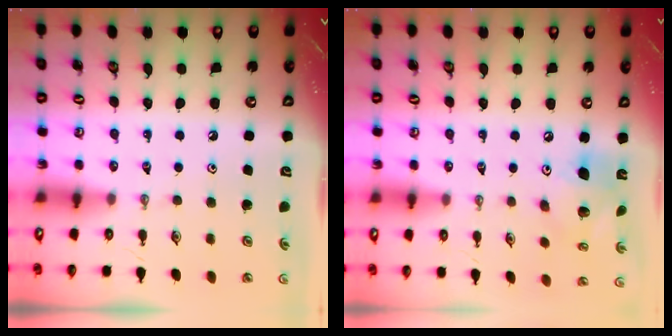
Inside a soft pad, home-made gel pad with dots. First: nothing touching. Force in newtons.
{"total": 13.4, "press": 13.1, "slide": 2.7}